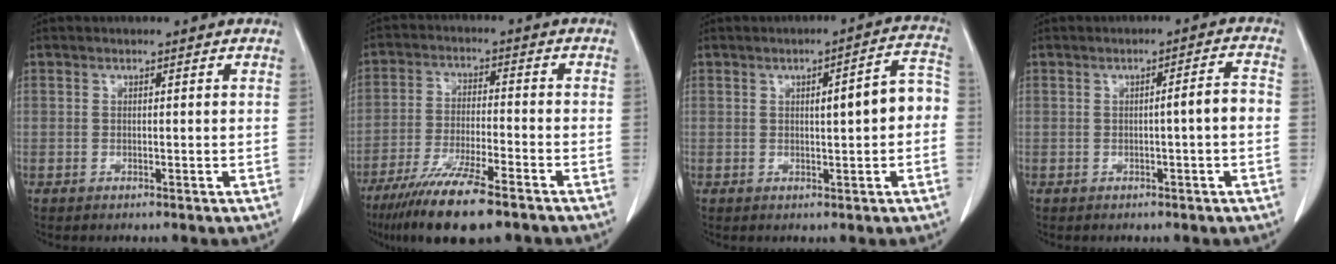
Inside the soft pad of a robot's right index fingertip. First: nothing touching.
{"total": 12.8, "force": [-9.2, 1.6, 8.8], "torque": [-0.159, -0.033, -0.155]}
{"total": 6.5, "force": [-0.1, 1.1, 6.4], "torque": [-0.087, 0.026, -0.001]}
{"total": 3.5, "force": [-0.7, -0.2, 3.5], "torque": [-0.048, 0.007, -0.009]}